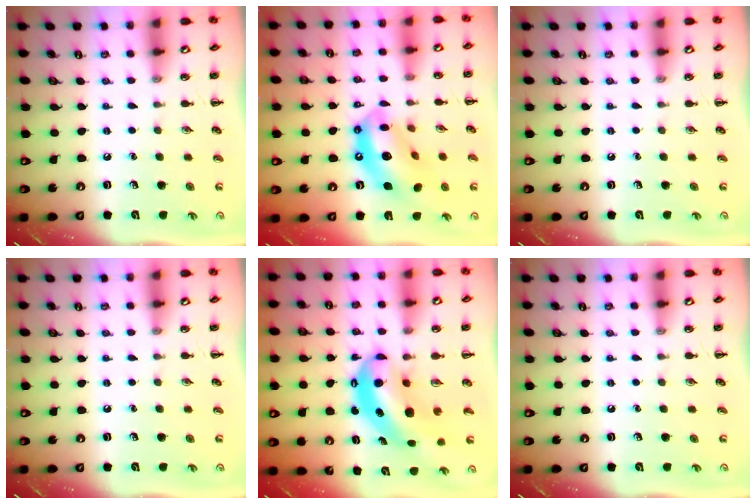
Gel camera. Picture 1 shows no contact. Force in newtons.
{"total": 16.0, "press": 15.5, "slide": 4.2}
{"total": 0.0}
{"total": 0.0}
{"total": 9.2, "press": 8.9, "slide": 2.0}
{"total": 0.0}